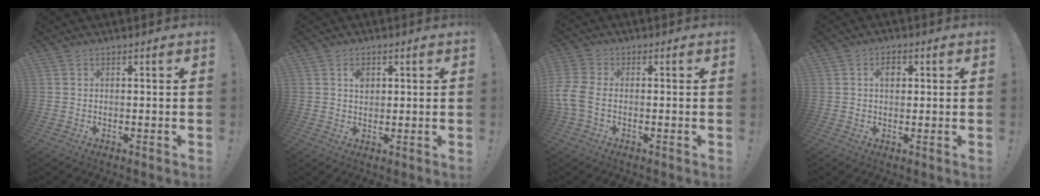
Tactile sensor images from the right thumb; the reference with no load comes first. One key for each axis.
{"total": 3.1, "fx": 1.1, "fy": 2.4, "fz": 1.6, "tx": -0.014, "ty": -0.003, "tz": 0.016}
{"total": 6.6, "fx": -1.1, "fy": 4.2, "fz": 5.0, "tx": -0.121, "ty": -0.009, "tz": -0.018}
{"total": 3.1, "fx": 0.8, "fy": 1.9, "fz": 2.3, "tx": -0.025, "ty": -0.001, "tz": 0.008}